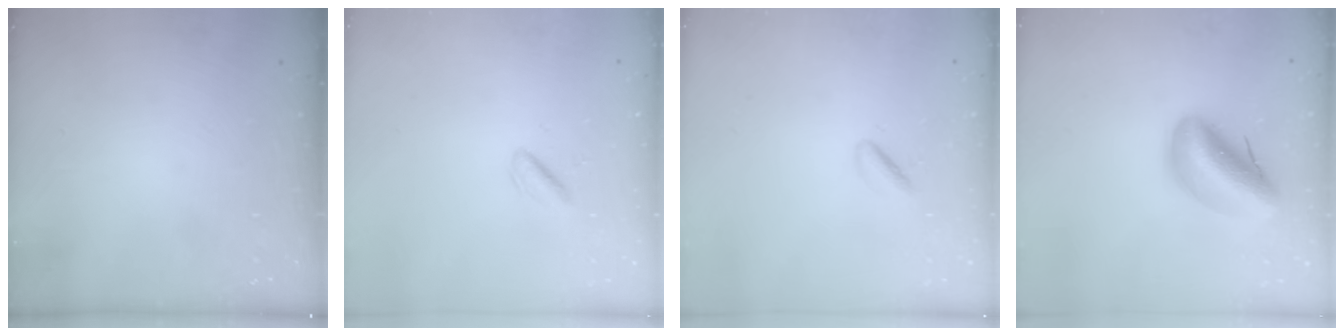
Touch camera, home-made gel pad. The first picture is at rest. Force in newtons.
{"total": 1.7, "press": 1.3, "slide": 1.0}
{"total": 2.5, "press": 2.4, "slide": 0.6}
{"total": 14.3, "press": 13.7, "slide": 4.1}